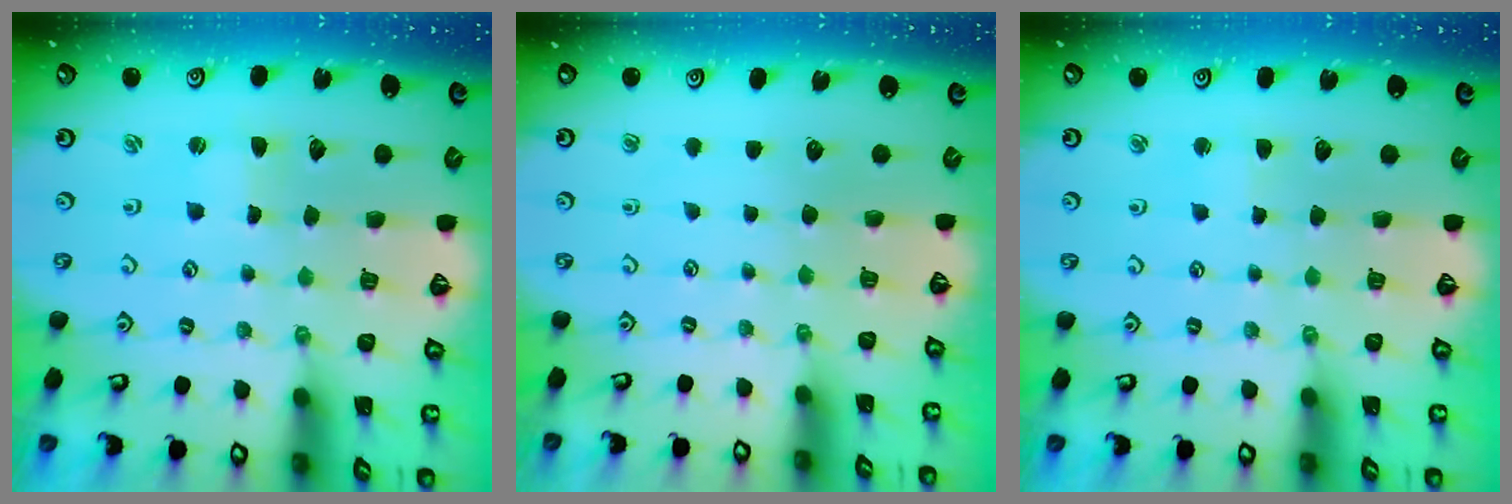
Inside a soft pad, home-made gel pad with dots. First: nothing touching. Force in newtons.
{"total": 0.0}
{"total": 1.6, "press": 1.5, "slide": 0.3}